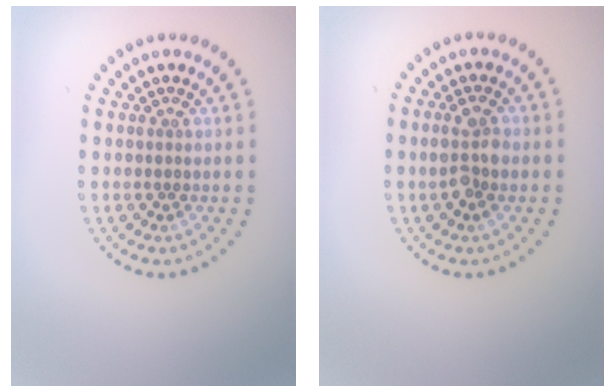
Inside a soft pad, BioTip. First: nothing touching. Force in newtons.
{"total": 2.5, "press": 2.5, "slide": 0.5}